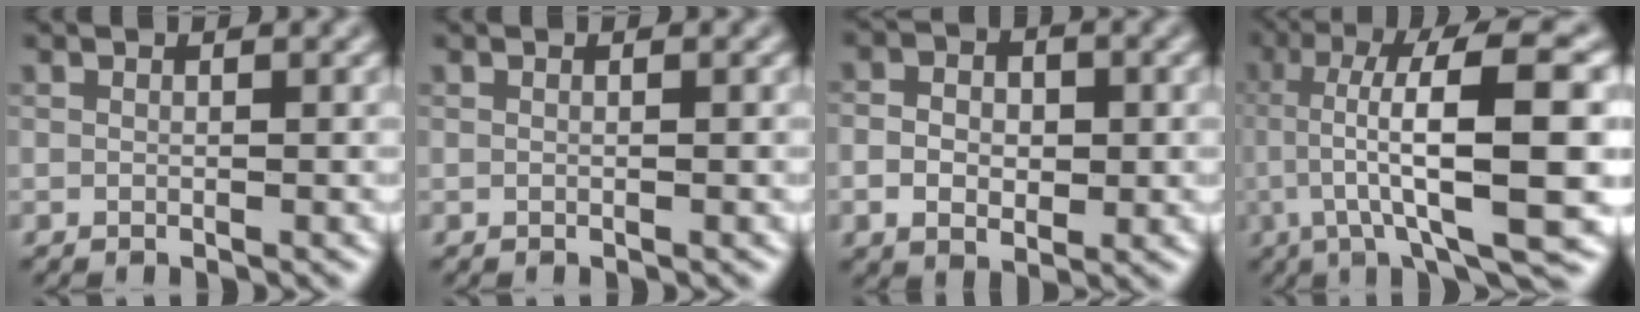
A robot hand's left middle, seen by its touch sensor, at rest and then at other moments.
{"total": 0.8, "force": [0.4, 0.5, 0.5], "torque": [-0.008, -0.011, -0.006]}
{"total": 3.7, "force": [-0.4, 2.7, 2.5], "torque": [-0.047, -0.011, -0.017]}
{"total": 13.4, "force": [-0.7, 2.8, 13.1], "torque": [-0.200, 0.019, -0.010]}